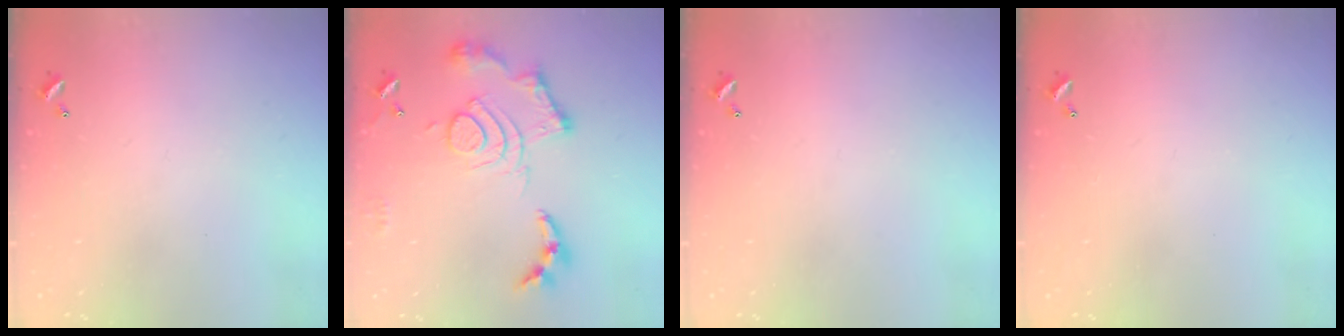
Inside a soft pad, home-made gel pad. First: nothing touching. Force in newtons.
{"total": 16.5, "press": 16.4, "slide": 1.7}
{"total": 0.0}
{"total": 0.0}